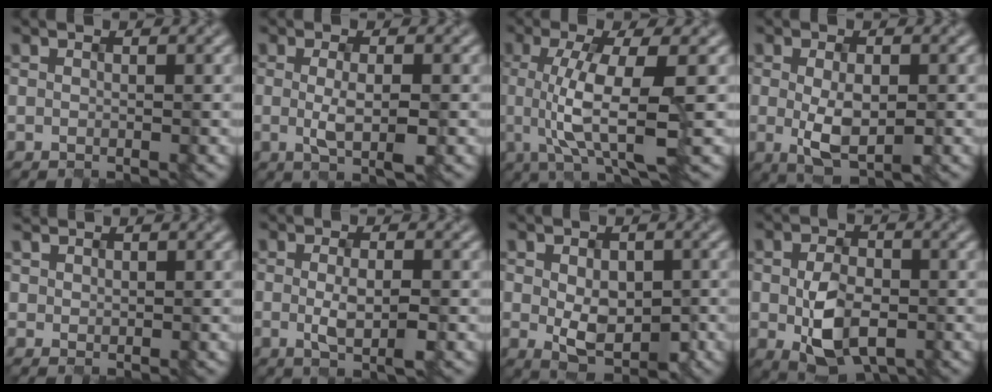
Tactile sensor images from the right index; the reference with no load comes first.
{"total": 2.8, "force": [-0.8, 0.5, 2.6], "torque": [-0.055, -0.006, -0.006]}
{"total": 7.2, "force": [-0.8, 2.0, 6.9], "torque": [-0.130, -0.008, -0.005]}
{"total": 4.2, "force": [-1.1, 1.7, 3.7], "torque": [-0.075, -0.007, -0.009]}
{"total": 1.1, "force": [1.0, 0.4, -0.3], "torque": [-0.003, 0.007, 0.033]}
{"total": 2.9, "force": [-0.9, 0.7, 2.7], "torque": [-0.056, -0.004, -0.009]}
{"total": 4.6, "force": [-0.9, 2.8, 3.6], "torque": [-0.062, -0.008, -0.003]}
{"total": 6.0, "force": [-1.5, 3.9, 4.4], "torque": [-0.094, -0.015, -0.015]}